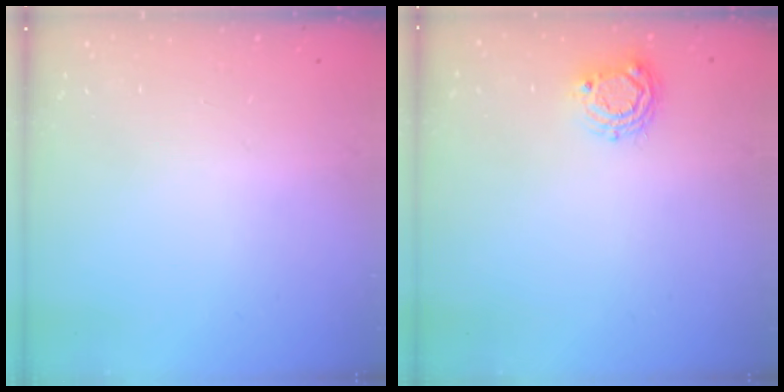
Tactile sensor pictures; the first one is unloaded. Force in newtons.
{"total": 6.6, "press": 6.6, "slide": 0.5}